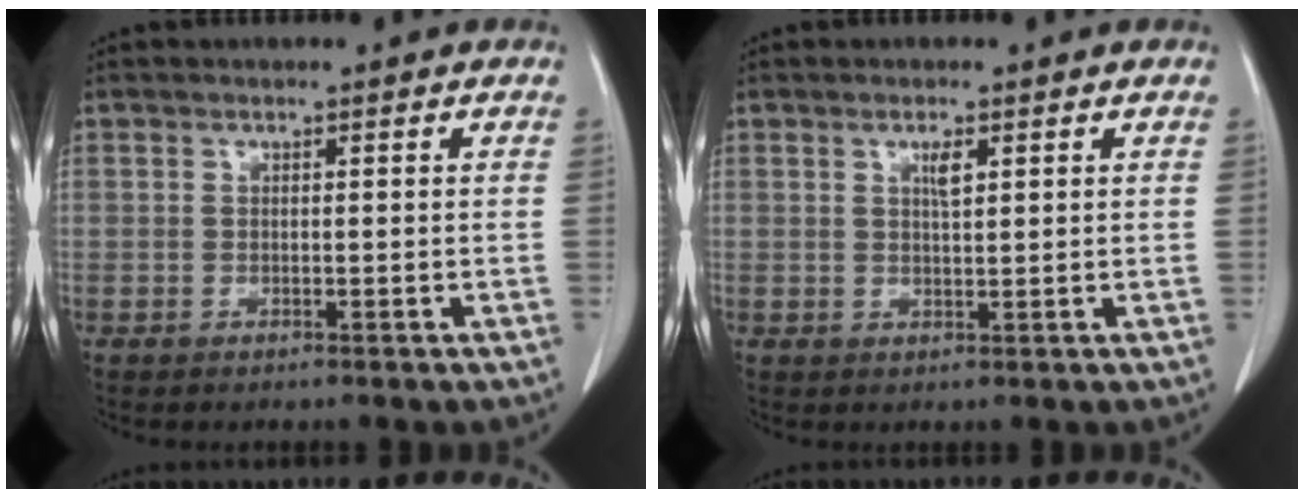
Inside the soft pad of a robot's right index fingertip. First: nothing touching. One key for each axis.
{"total": 2.0, "fx": 0.9, "fy": 0.4, "fz": 1.7, "tx": -0.031, "ty": -0.002, "tz": 0.016}